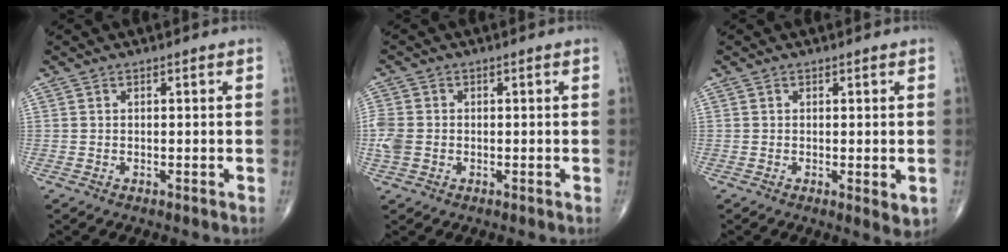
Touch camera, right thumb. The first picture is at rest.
{"total": 4.6, "force": [-0.6, 3.6, 2.7], "torque": [-0.069, 0.006, -0.013]}
{"total": 2.7, "force": [-0.3, 0.8, 2.6], "torque": [-0.036, -0.010, -0.003]}